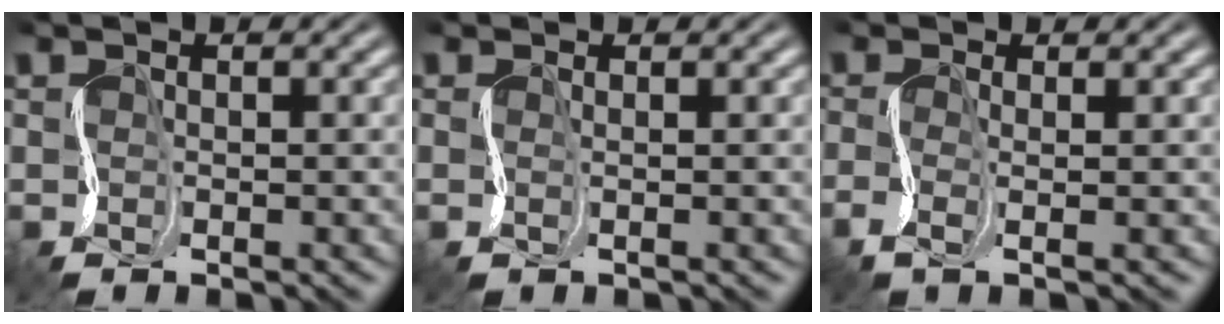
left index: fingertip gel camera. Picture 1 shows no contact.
{"total": 0.8, "force": [0.5, 0.3, 0.6], "torque": [-0.005, 0.002, 0.006]}
{"total": 1.9, "force": [-0.7, 0.5, 1.7], "torque": [-0.047, -0.008, -0.021]}